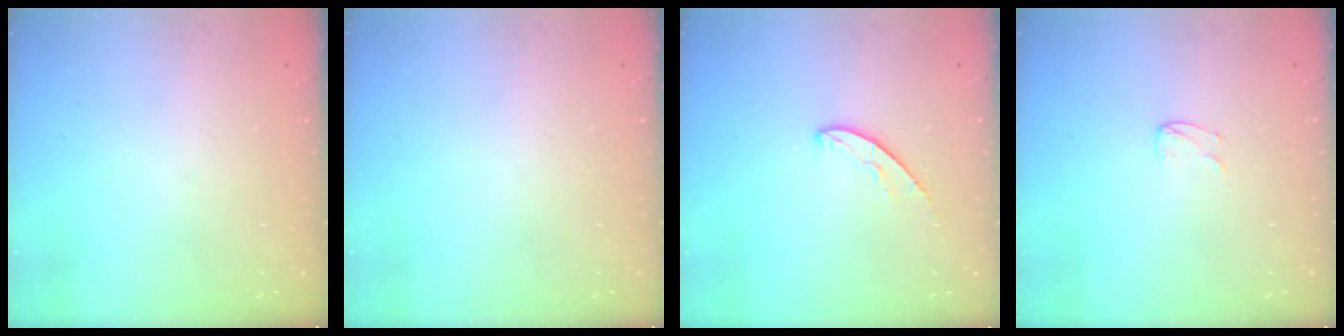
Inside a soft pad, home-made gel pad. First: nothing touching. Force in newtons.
{"total": 0.0}
{"total": 5.2, "press": 5.2, "slide": 0.5}
{"total": 3.7, "press": 3.7, "slide": 0.3}